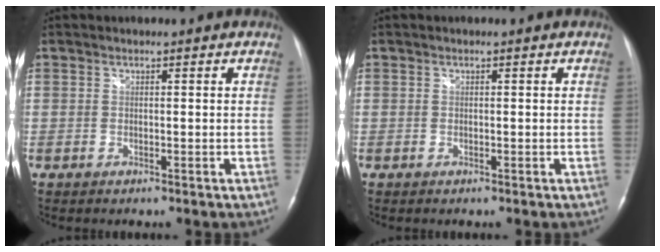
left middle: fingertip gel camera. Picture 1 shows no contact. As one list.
[{"total": 0.0}]